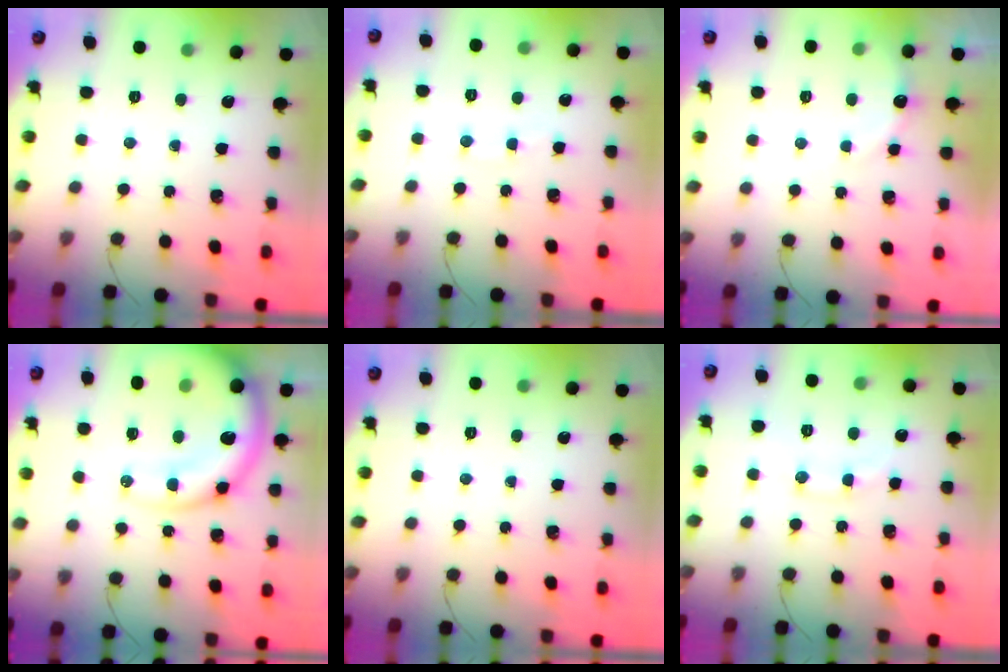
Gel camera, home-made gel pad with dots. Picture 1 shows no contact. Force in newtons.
{"total": 2.7, "press": 2.6, "slide": 0.8}
{"total": 5.6, "press": 5.4, "slide": 1.3}
{"total": 18.7, "press": 18.2, "slide": 4.3}
{"total": 0.0}
{"total": 9.2, "press": 9.1, "slide": 1.0}